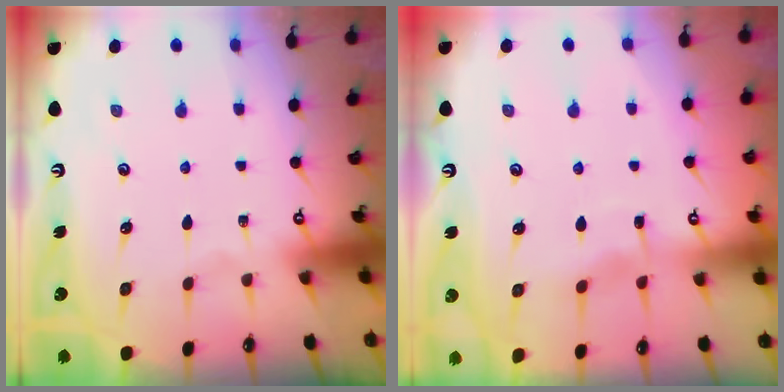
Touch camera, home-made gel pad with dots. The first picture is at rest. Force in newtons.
{"total": 4.2, "press": 4.2, "slide": 0.4}